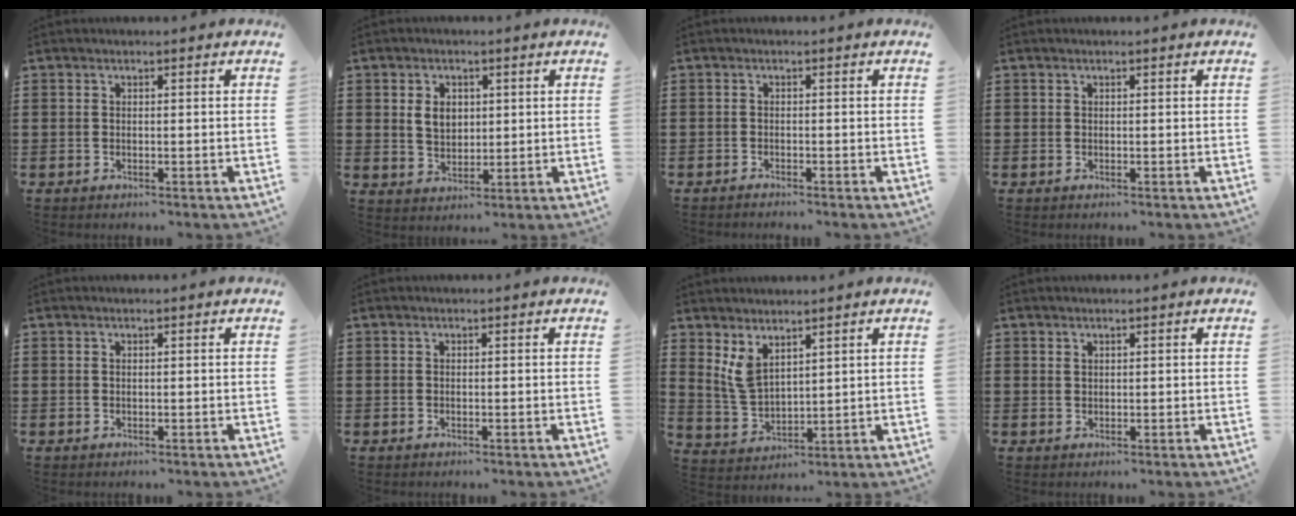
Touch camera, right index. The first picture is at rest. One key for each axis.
{"total": 4.0, "fx": 0.9, "fy": 2.9, "fz": 2.6, "tx": -0.052, "ty": 0.008, "tz": 0.012}
{"total": 0.8, "fx": -0.8, "fy": -0.1, "fz": 0.0, "tx": -0.002, "ty": -0.001, "tz": -0.017}
{"total": 0.0}
{"total": 0.0}
{"total": 0.0}
{"total": 4.7, "fx": 3.0, "fy": 2.1, "fz": 2.9, "tx": -0.082, "ty": -0.010, "tz": 0.052}
{"total": 0.8, "fx": 0.7, "fy": 0.4, "fz": 0.1, "tx": -0.004, "ty": 0.002, "tz": 0.014}